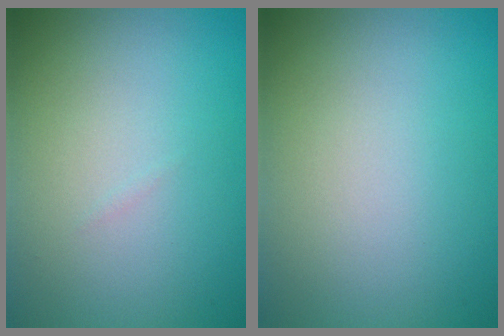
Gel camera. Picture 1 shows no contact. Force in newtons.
{"total": 0.0}